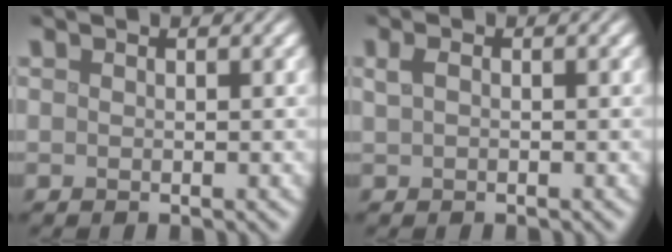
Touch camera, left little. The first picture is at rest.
{"total": 1.0, "force": [0.3, 0.5, 0.8], "torque": [-0.023, 0.005, 0.004]}